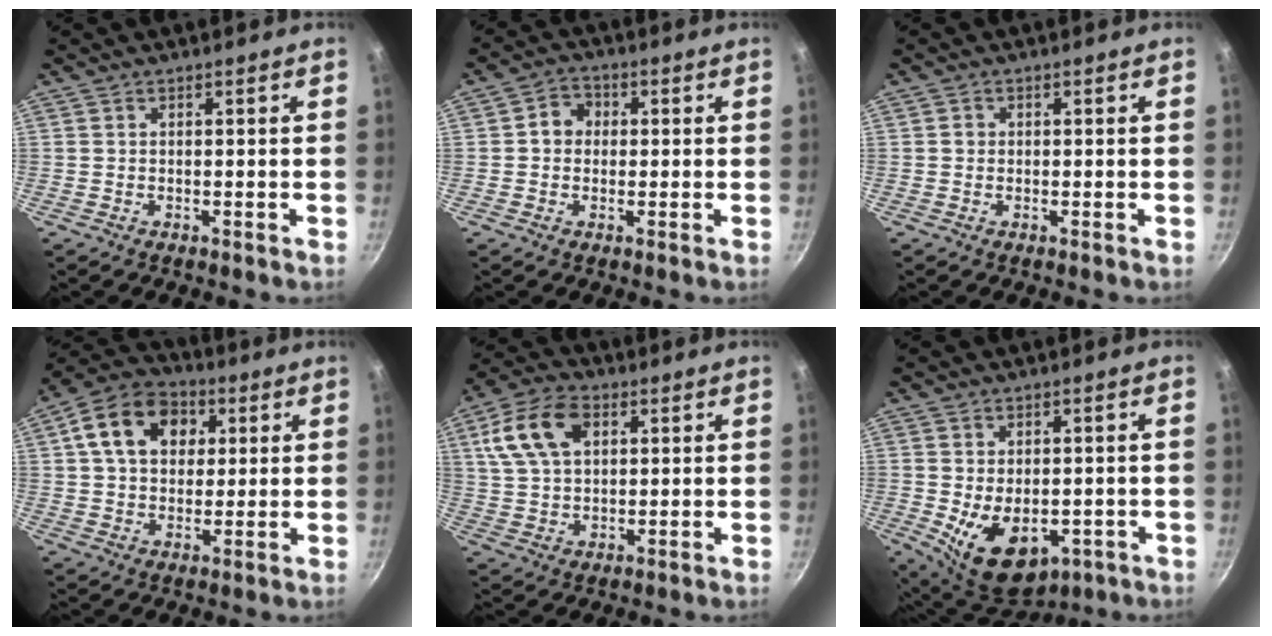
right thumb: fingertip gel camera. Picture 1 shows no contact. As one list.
[{"total": 4.7, "force": [0.4, 4.1, 2.2], "torque": [-0.008, 0.010, -0.003]}, {"total": 1.1, "force": [0.0, 1.0, 0.3], "torque": [-0.002, 0.002, -0.002]}, {"total": 14.2, "force": [4.2, 10.6, 8.5], "torque": [-0.123, 0.015, 0.056]}, {"total": 13.3, "force": [4.5, 8.7, 9.0], "torque": [-0.154, 0.006, 0.077]}, {"total": 12.3, "force": [-2.6, 8.0, 9.0], "torque": [-0.114, -0.015, -0.014]}]